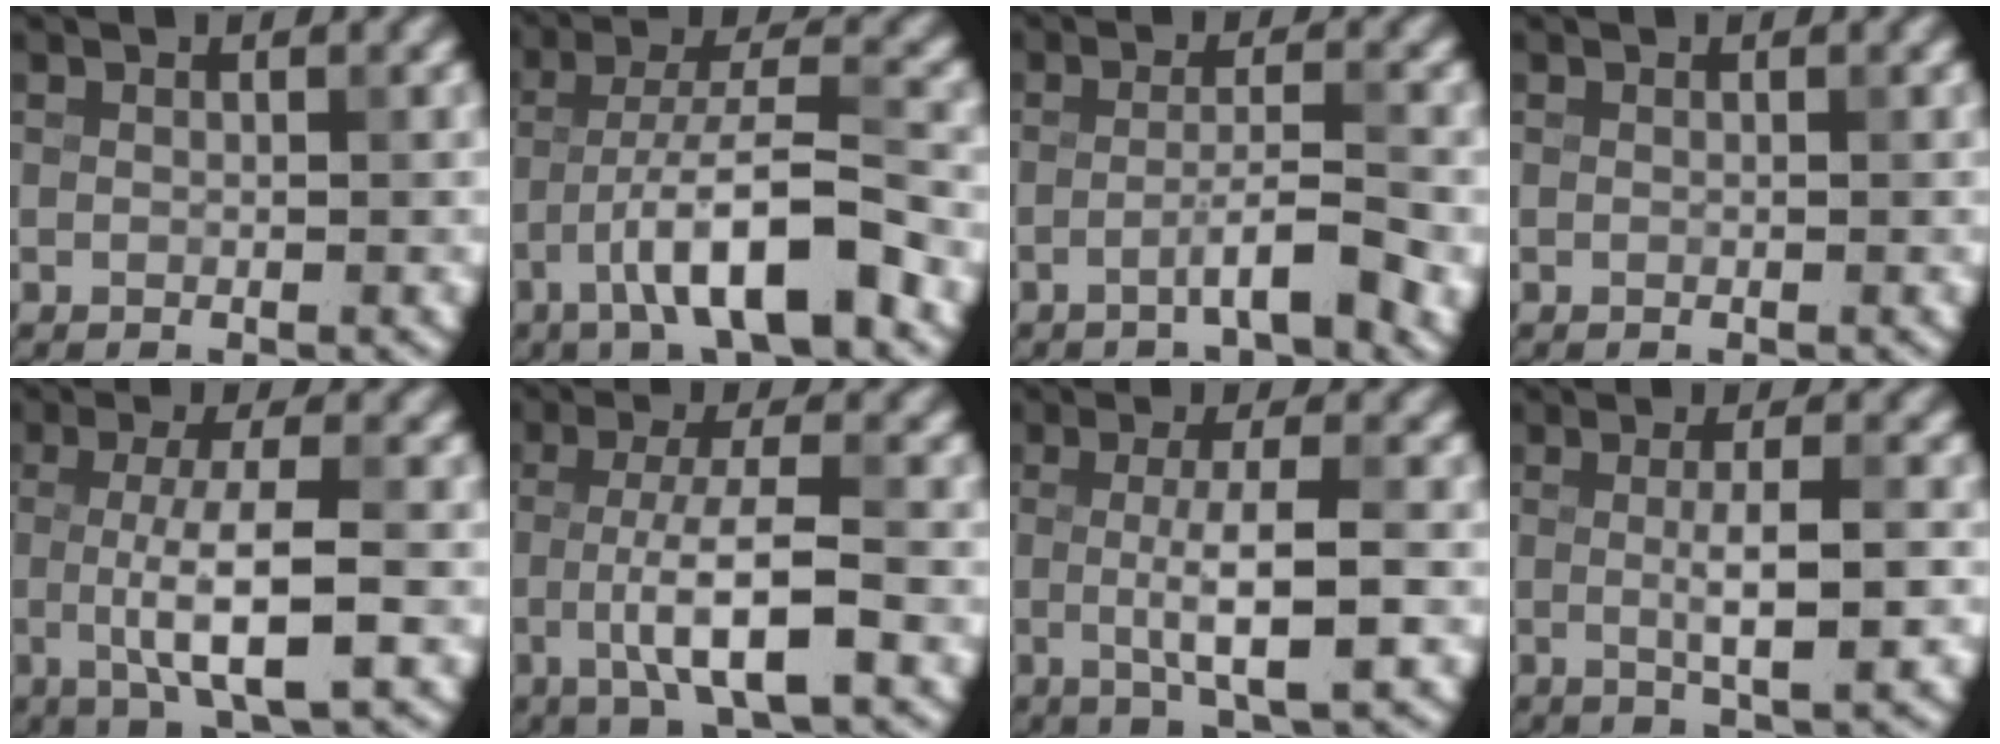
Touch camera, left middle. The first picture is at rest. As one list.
[{"total": 8.5, "force": [-4.1, 1.7, 7.3], "torque": [-0.121, 0.016, -0.074]}, {"total": 3.8, "force": [-1.7, 0.4, 3.3], "torque": [-0.055, 0.011, -0.035]}, {"total": 0.0}, {"total": 6.4, "force": [-0.8, 1.6, 6.2], "torque": [-0.105, -0.002, -0.017]}, {"total": 6.4, "force": [-1.7, 1.4, 6.0], "torque": [-0.107, 0.006, -0.035]}, {"total": 5.4, "force": [-0.5, 1.2, 5.3], "torque": [-0.088, -0.002, -0.011]}, {"total": 4.4, "force": [-0.3, 0.9, 4.3], "torque": [-0.070, -0.003, -0.004]}]